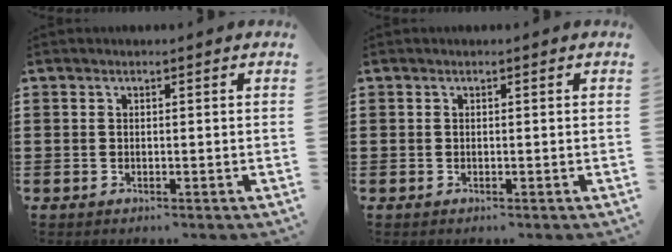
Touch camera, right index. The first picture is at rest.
{"total": 0.0}